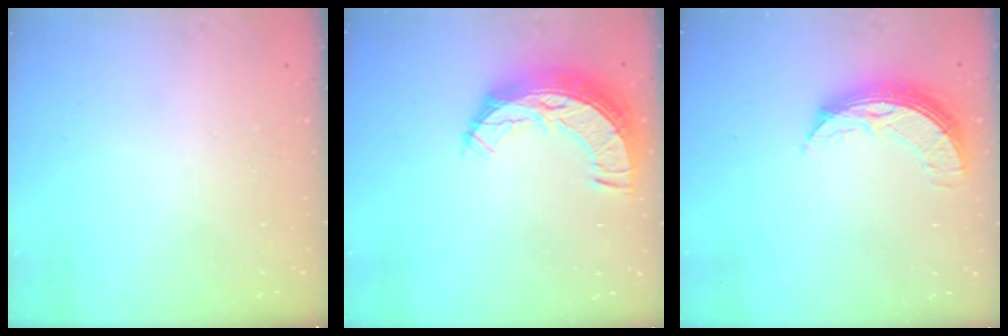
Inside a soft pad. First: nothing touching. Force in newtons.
{"total": 12.4, "press": 12.4, "slide": 1.0}
{"total": 9.8, "press": 9.8, "slide": 0.6}